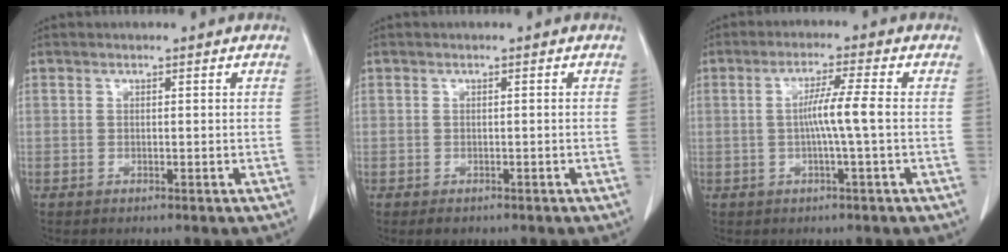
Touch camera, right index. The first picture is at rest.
{"total": 1.5, "force": [-1.0, 1.0, 0.6], "torque": [-0.009, 0.000, -0.009]}
{"total": 5.1, "force": [-0.4, -0.9, 5.0], "torque": [-0.090, 0.006, -0.007]}